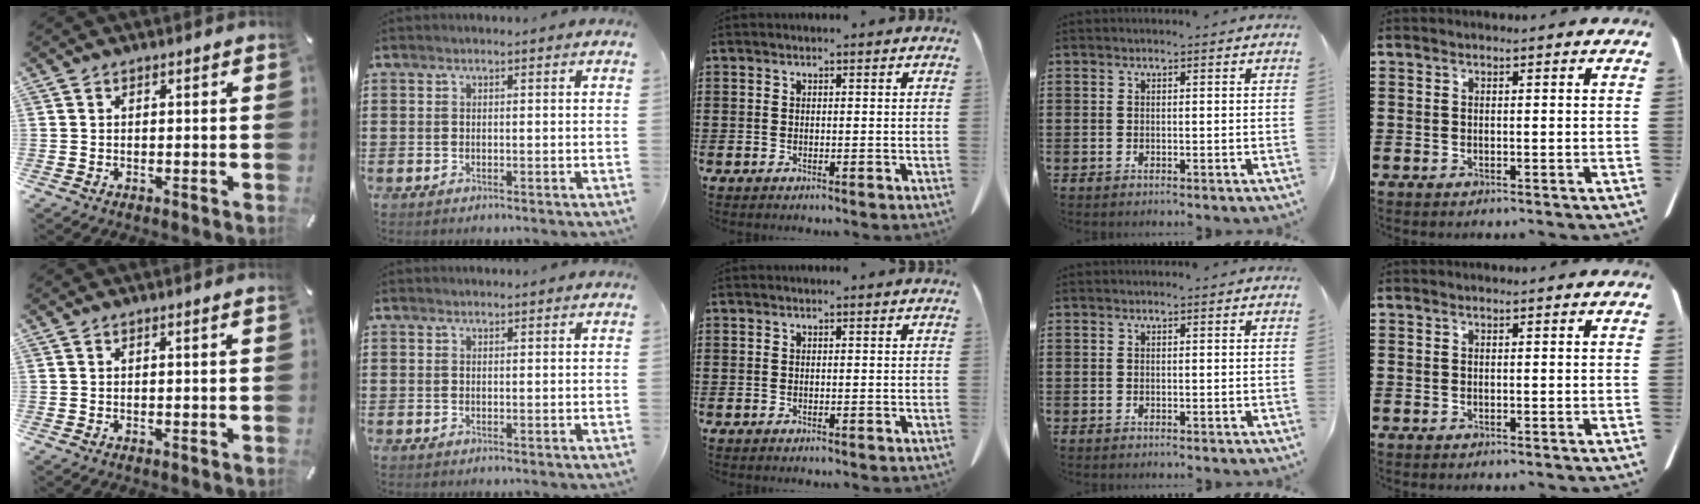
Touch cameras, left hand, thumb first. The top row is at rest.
{"thumb": {"total": 0.6, "force": [0.2, -0.1, 0.6], "torque": [-0.009, -0.001, 0.003]}, "index": {"total": 0.5, "force": [0.4, 0.1, -0.3], "torque": [0.004, 0.000, 0.009]}}